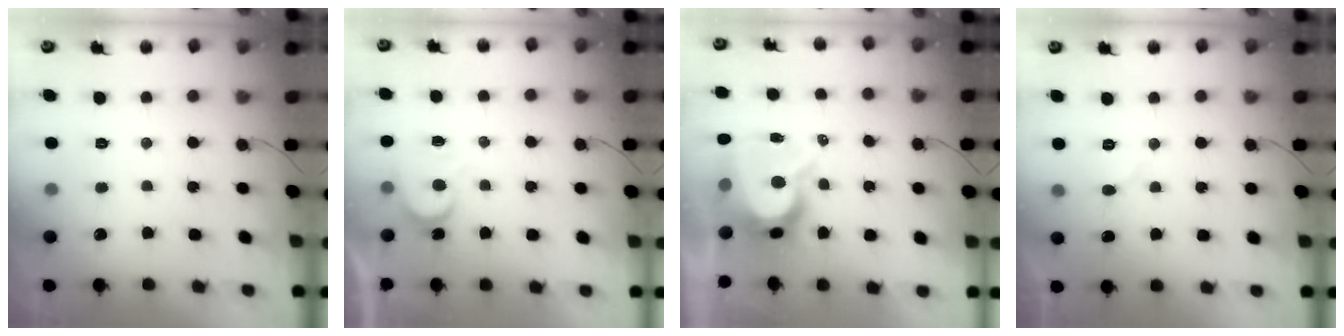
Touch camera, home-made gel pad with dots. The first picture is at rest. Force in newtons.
{"total": 6.9, "press": 6.9, "slide": 0.4}
{"total": 9.7, "press": 9.6, "slide": 0.8}
{"total": 5.7, "press": 5.7, "slide": 0.5}